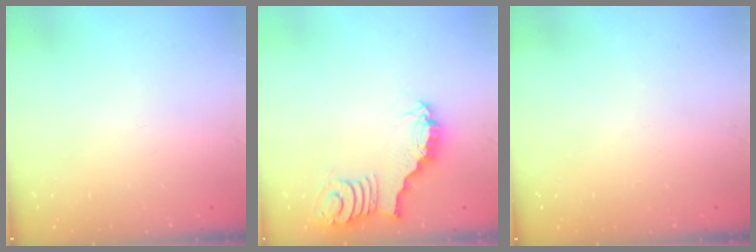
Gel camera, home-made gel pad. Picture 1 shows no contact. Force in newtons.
{"total": 3.2, "press": 3.2, "slide": 0.1}
{"total": 1.5, "press": 1.5, "slide": 0.1}